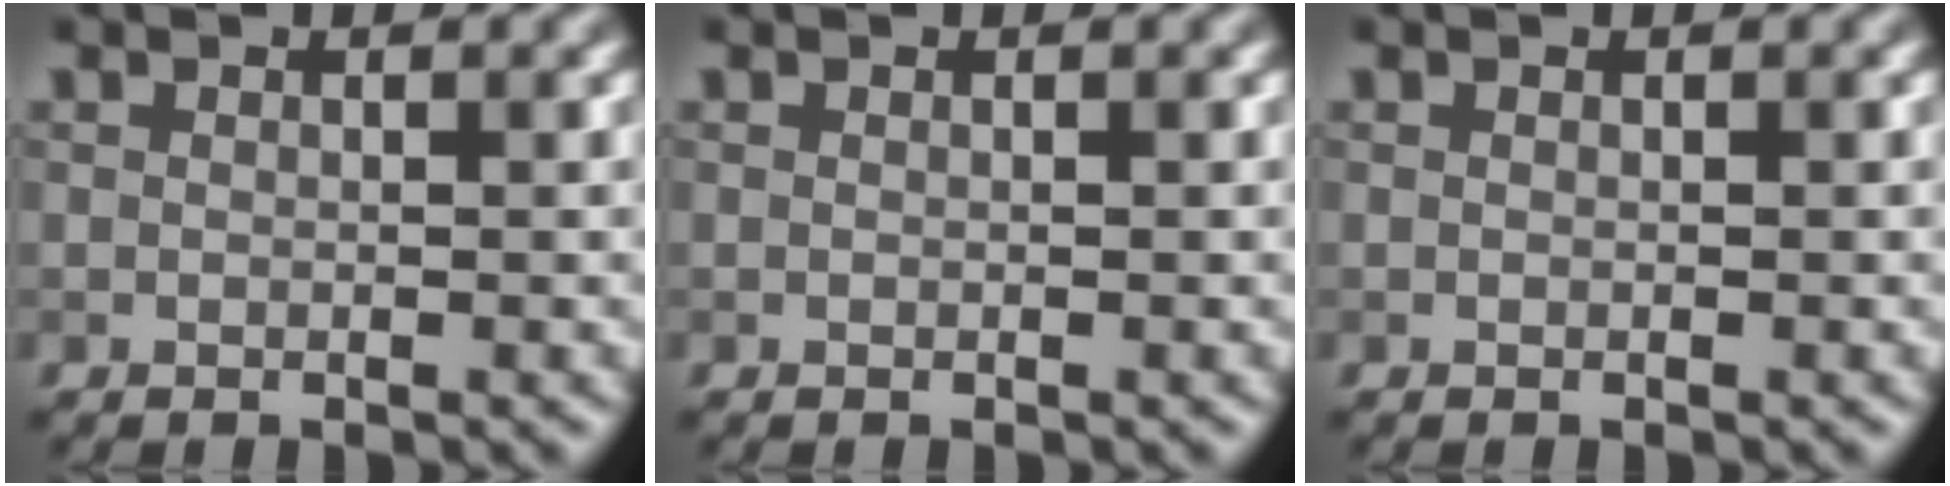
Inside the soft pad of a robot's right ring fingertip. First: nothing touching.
{"total": 0.0}
{"total": 0.0}